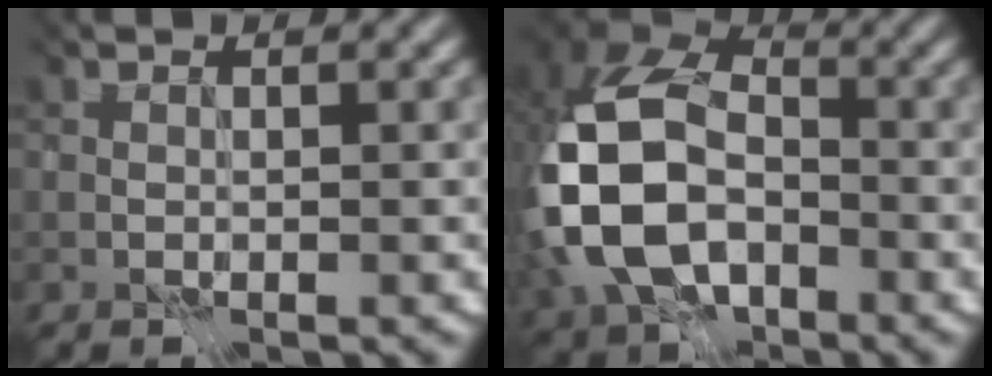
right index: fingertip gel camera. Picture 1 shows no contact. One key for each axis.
{"total": 11.6, "fx": -4.6, "fy": 7.3, "fz": 7.7, "tx": -0.202, "ty": -0.035, "tz": -0.063}